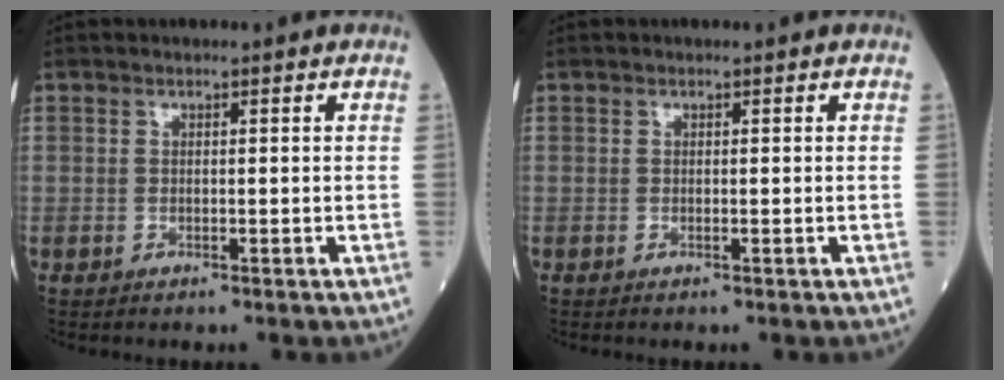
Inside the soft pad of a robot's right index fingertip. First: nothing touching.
{"total": 0.0}